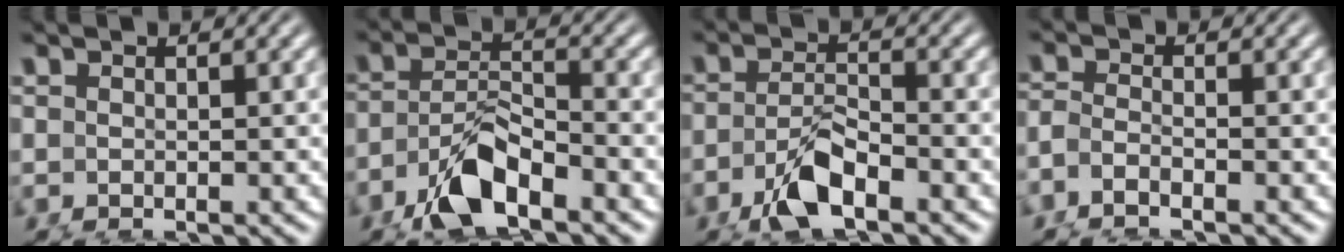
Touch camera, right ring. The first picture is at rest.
{"total": 4.6, "force": [-2.2, 2.8, 2.8], "torque": [-0.064, -0.017, -0.032]}
{"total": 3.2, "force": [-1.6, 1.8, 2.2], "torque": [-0.049, -0.016, -0.021]}
{"total": 3.7, "force": [-1.2, 3.0, 1.7], "torque": [-0.062, -0.018, -0.014]}